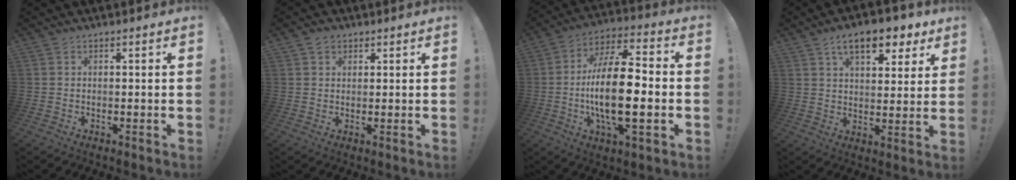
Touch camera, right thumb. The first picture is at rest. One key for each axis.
{"total": 2.2, "fx": 1.4, "fy": 1.5, "fz": 0.7, "tx": -0.001, "ty": -0.007, "tz": 0.023}
{"total": 19.6, "fx": -2.6, "fy": 7.1, "fz": 18.1, "tx": -0.338, "ty": 0.001, "tz": -0.048}
{"total": 12.2, "fx": 6.9, "fy": 5.6, "fz": 8.4, "tx": -0.116, "ty": -0.033, "tz": 0.118}